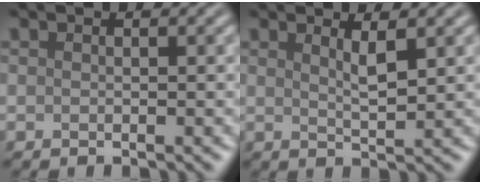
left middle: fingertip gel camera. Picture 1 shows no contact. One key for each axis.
{"total": 2.1, "fx": 1.2, "fy": 0.5, "fz": 1.7, "tx": -0.024, "ty": -0.003, "tz": 0.018}